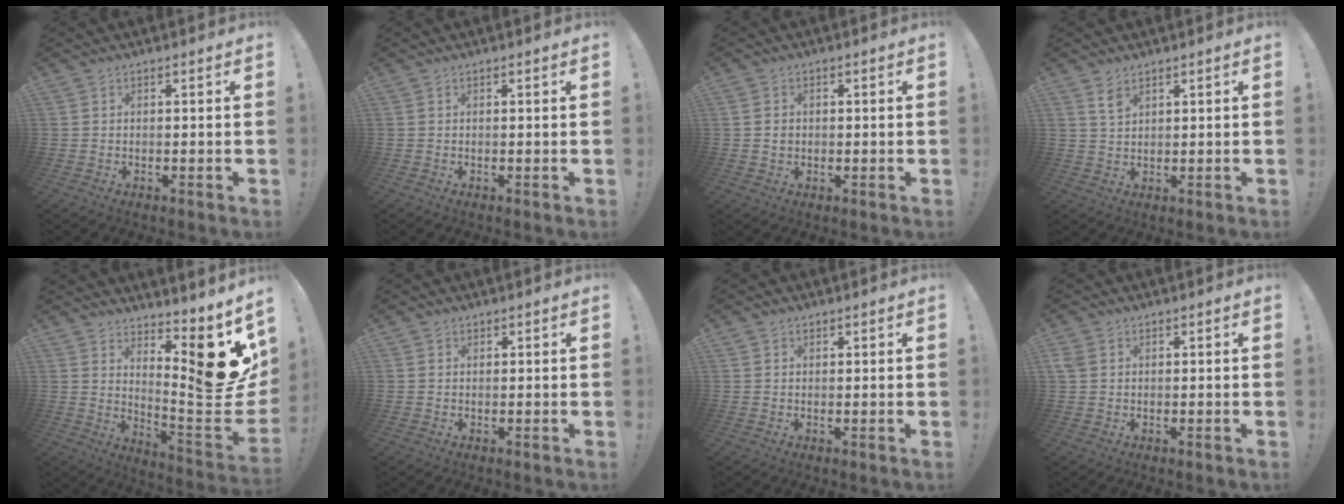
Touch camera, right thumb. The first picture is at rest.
{"total": 0.0}
{"total": 1.9, "force": [0.0, 1.7, 0.8], "torque": [-0.008, 0.002, -0.001]}
{"total": 4.1, "force": [2.8, 2.2, 2.0], "torque": [-0.023, -0.018, 0.048]}
{"total": 18.3, "force": [6.7, 6.4, 15.8], "torque": [-0.170, -0.075, 0.117]}
{"total": 0.6, "force": [0.5, 0.4, -0.1], "torque": [0.007, -0.001, 0.008]}
{"total": 1.2, "force": [0.8, 0.9, 0.1], "torque": [0.006, -0.005, 0.013]}
{"total": 3.1, "force": [1.2, 2.4, 1.6], "torque": [-0.030, 0.003, 0.027]}